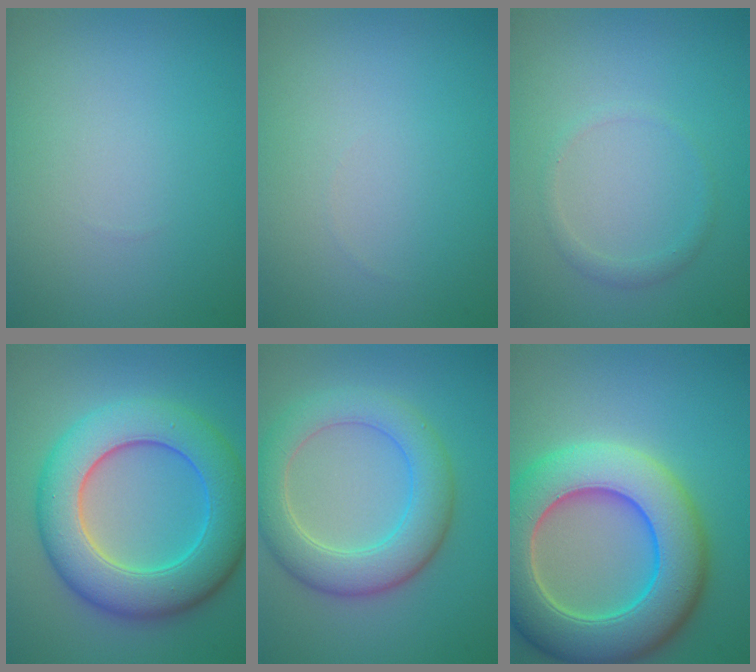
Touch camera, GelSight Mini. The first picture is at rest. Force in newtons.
{"total": 0.0}
{"total": 1.1, "press": 1.0, "slide": 0.1}
{"total": 9.8, "press": 9.8, "slide": 0.2}
{"total": 6.0, "press": 6.0, "slide": 0.2}
{"total": 11.3, "press": 11.3, "slide": 0.8}